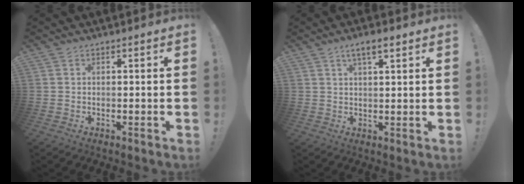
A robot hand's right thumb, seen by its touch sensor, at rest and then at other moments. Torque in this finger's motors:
{"motor_torque": [-0.02, 0.15, 0.62, 0.29, 0.01]}